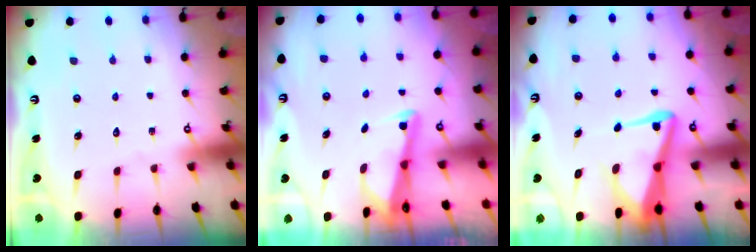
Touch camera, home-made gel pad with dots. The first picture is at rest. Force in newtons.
{"total": 2.6, "press": 2.6, "slide": 0.2}
{"total": 7.9, "press": 7.8, "slide": 1.0}